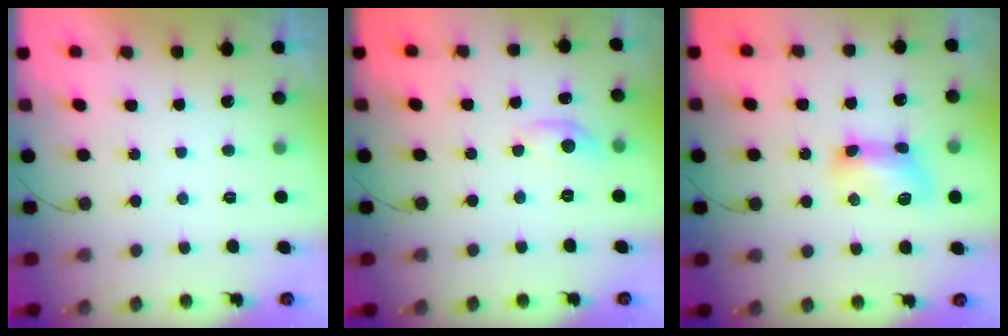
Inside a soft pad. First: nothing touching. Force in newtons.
{"total": 4.9, "press": 4.9, "slide": 0.3}
{"total": 9.7, "press": 9.7, "slide": 0.8}